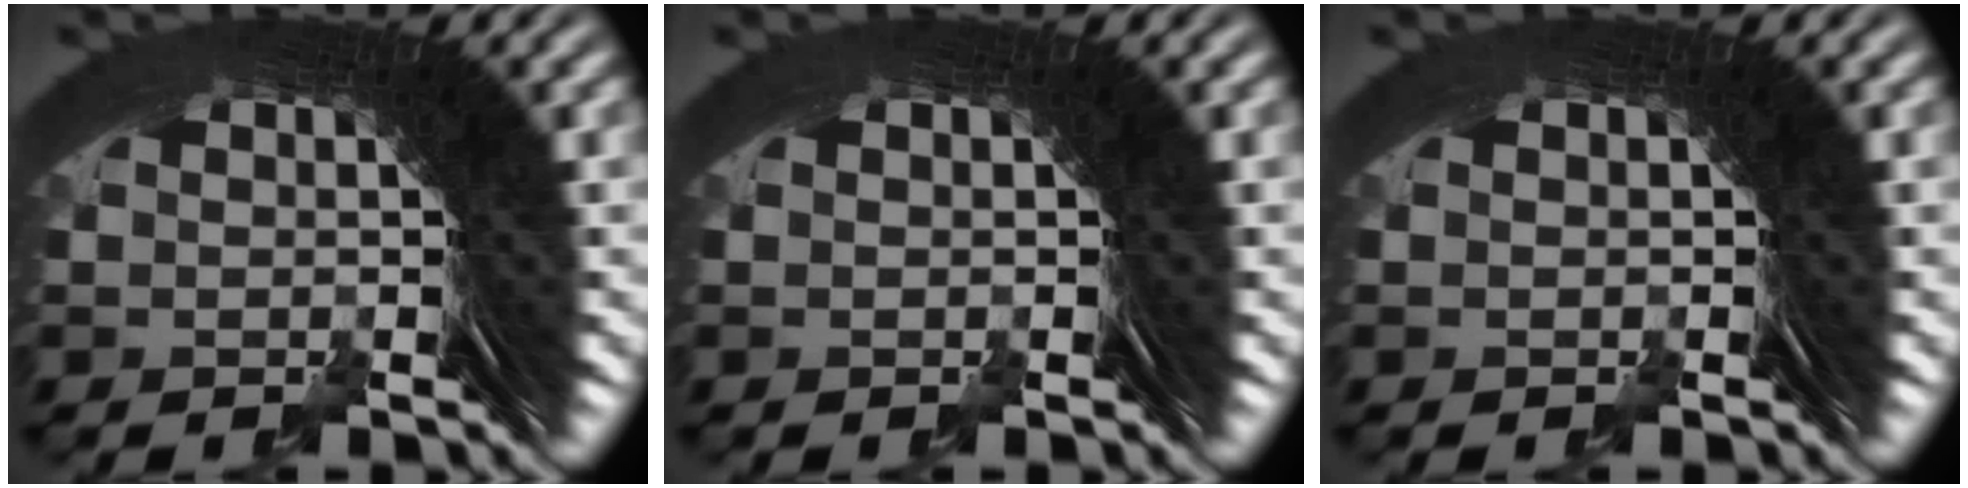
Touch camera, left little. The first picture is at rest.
{"total": 0.0}
{"total": 0.0}